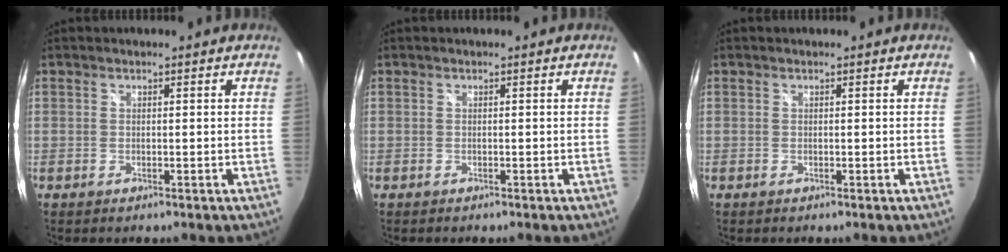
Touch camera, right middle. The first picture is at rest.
{"total": 0.0}
{"total": 0.0}